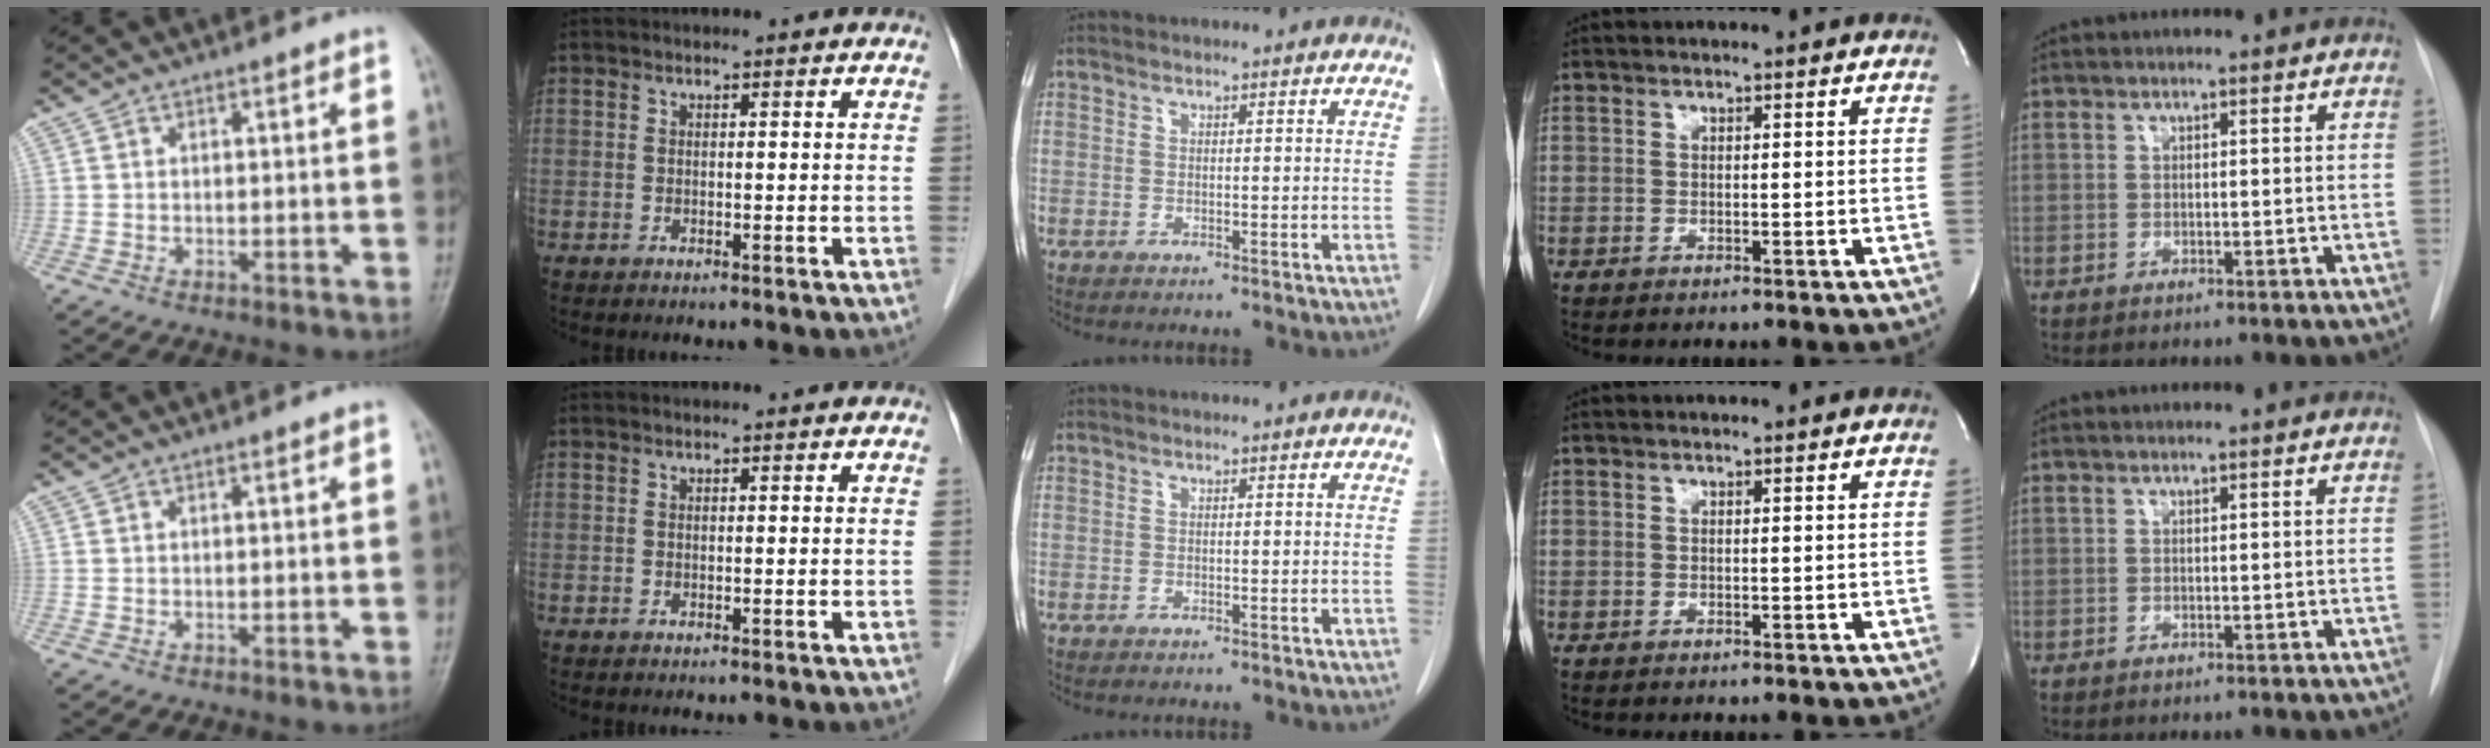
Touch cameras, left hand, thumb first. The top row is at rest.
{}